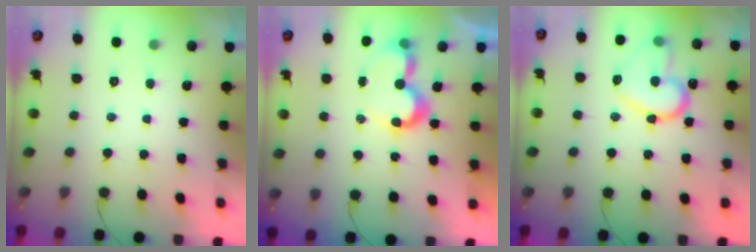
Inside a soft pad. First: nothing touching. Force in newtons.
{"total": 9.4, "press": 9.3, "slide": 1.2}
{"total": 15.5, "press": 15.4, "slide": 1.3}